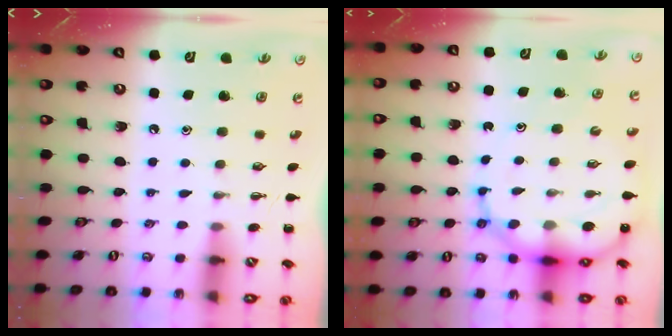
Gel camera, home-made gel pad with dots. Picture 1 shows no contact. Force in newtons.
{"total": 13.3, "press": 12.8, "slide": 3.7}